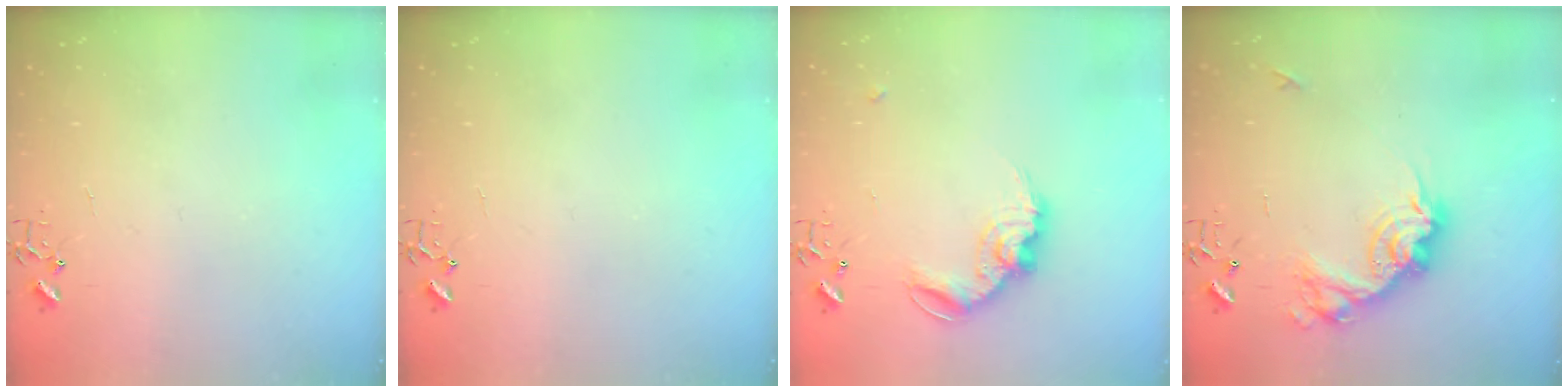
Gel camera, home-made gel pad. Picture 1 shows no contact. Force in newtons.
{"total": 0.0}
{"total": 12.7, "press": 12.7, "slide": 0.5}
{"total": 17.6, "press": 17.6, "slide": 1.0}